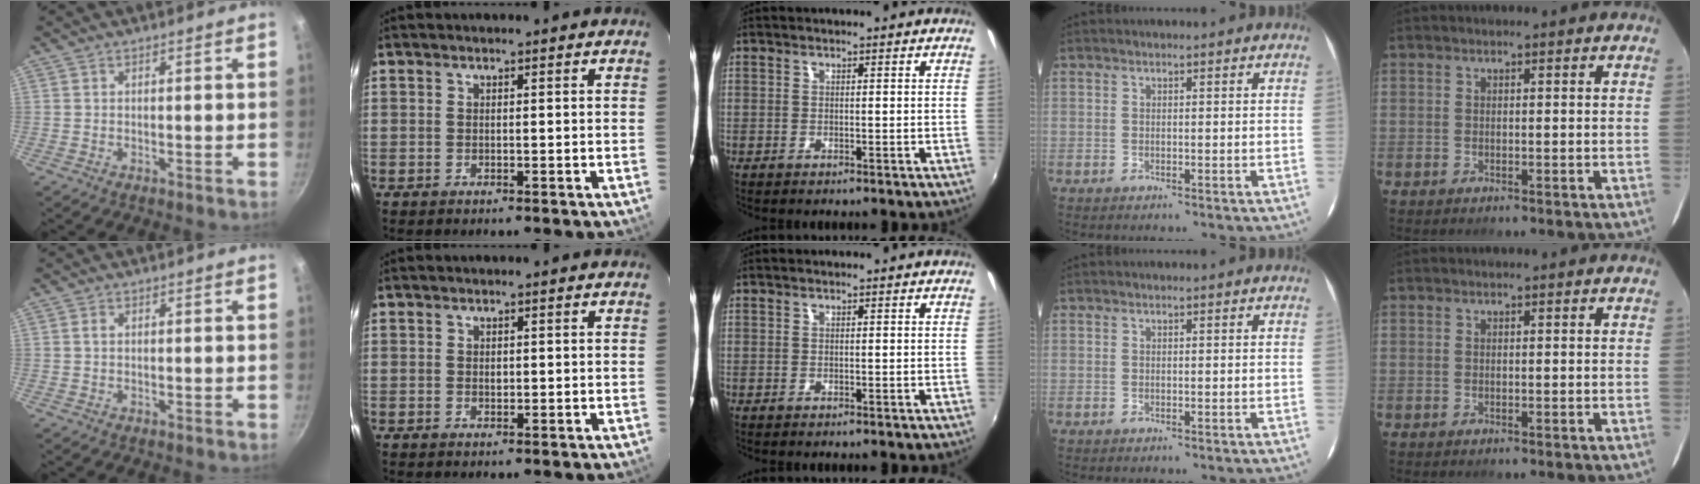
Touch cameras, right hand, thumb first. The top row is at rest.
{"thumb": {"total": 0.9, "force": [0.1, 0.6, 0.6], "torque": [-0.010, 0.003, 0.002]}, "index": {"total": 0.9, "force": [0.0, 0.8, 0.5], "torque": [-0.006, 0.001, 0.001]}}